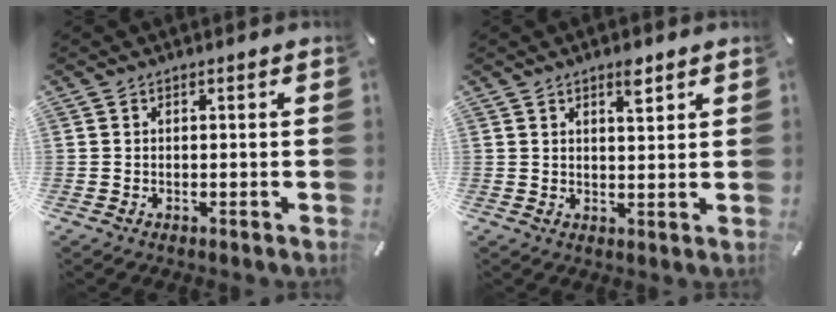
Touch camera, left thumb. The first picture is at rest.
{"total": 4.2, "force": [2.8, 1.6, 2.7], "torque": [-0.026, -0.014, 0.043]}